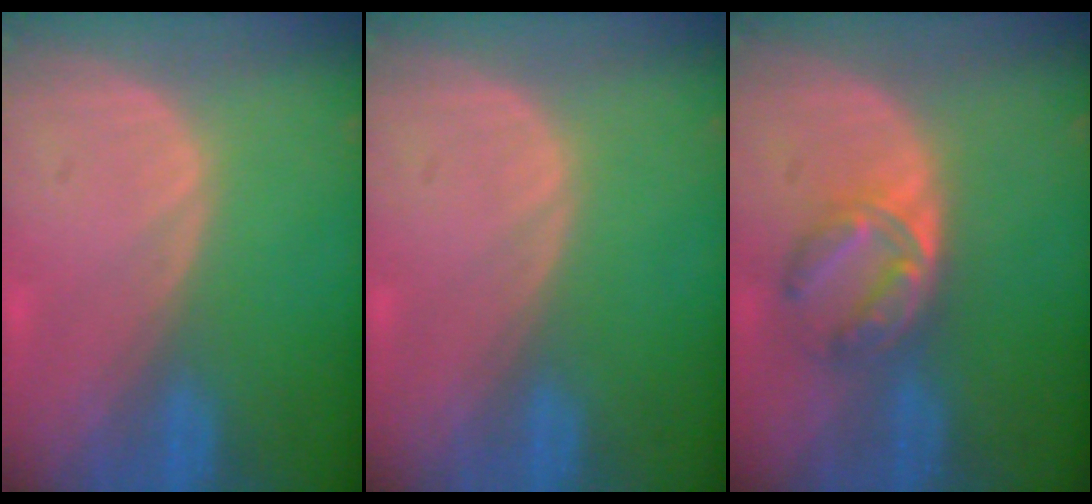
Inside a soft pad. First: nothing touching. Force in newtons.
{"total": 0.0}
{"total": 5.7, "press": 5.4, "slide": 1.6}